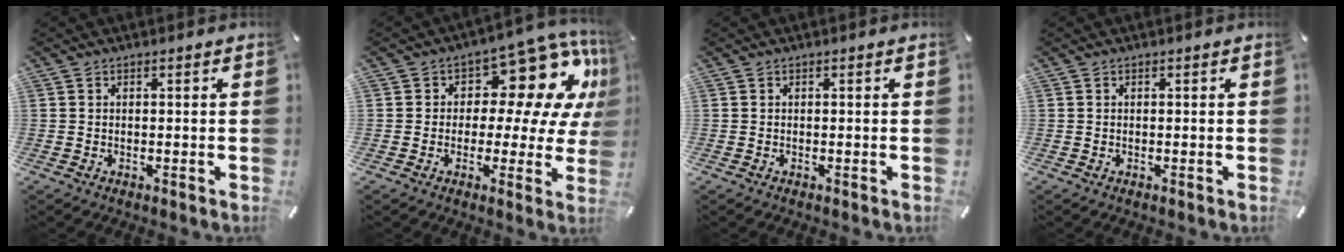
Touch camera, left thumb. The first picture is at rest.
{"total": 12.7, "force": [6.1, 7.2, 8.4], "torque": [-0.109, -0.056, 0.102]}
{"total": 0.0}
{"total": 0.0}